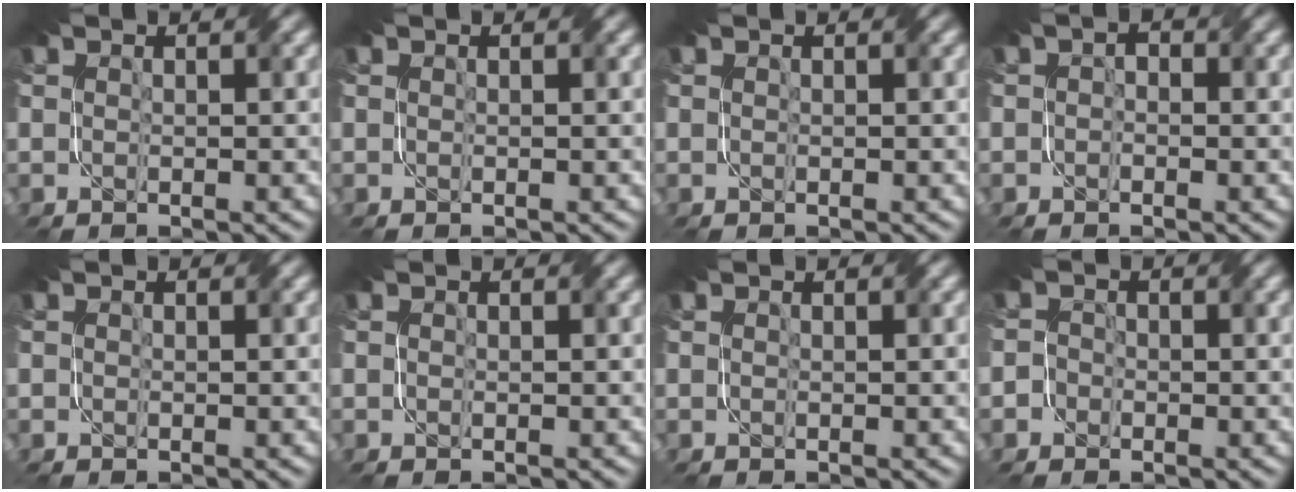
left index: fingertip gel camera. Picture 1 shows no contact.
{"total": 0.0}
{"total": 0.0}
{"total": 1.0, "force": [-0.2, 0.7, 0.7], "torque": [-0.013, -0.002, -0.008]}
{"total": 0.0}
{"total": 0.0}
{"total": 0.0}
{"total": 1.4, "force": [-0.4, 1.3, 0.2], "torque": [0.007, 0.003, -0.015]}